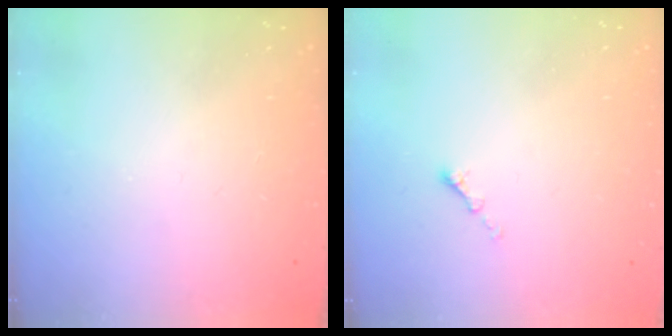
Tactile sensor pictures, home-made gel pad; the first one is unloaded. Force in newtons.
{"total": 1.1, "press": 1.0, "slide": 0.5}